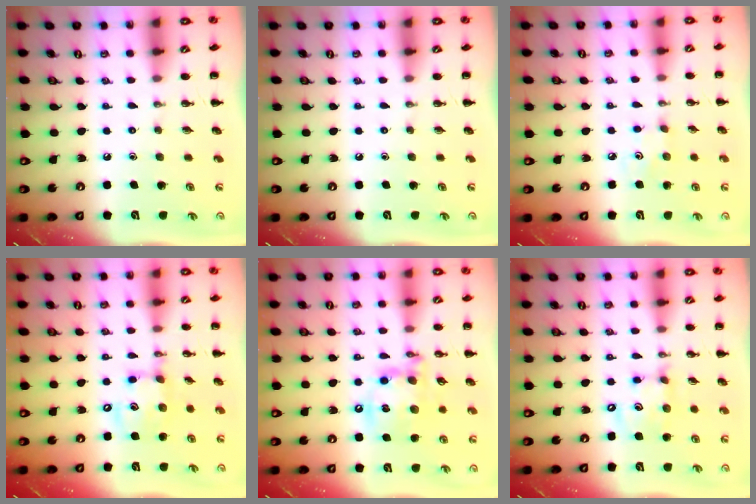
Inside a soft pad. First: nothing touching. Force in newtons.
{"total": 0.0}
{"total": 2.5, "press": 2.4, "slide": 0.7}
{"total": 11.6, "press": 11.4, "slide": 2.0}
{"total": 14.2, "press": 13.9, "slide": 3.0}
{"total": 10.1, "press": 9.9, "slide": 1.9}